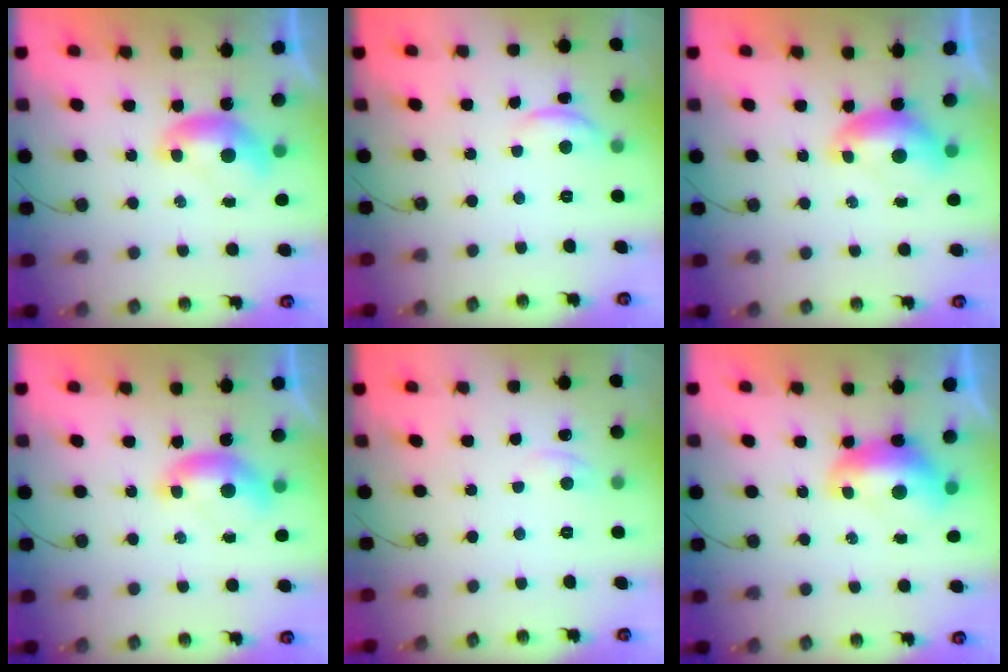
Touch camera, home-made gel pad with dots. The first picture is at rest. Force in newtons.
{"total": 1.7, "press": 1.6, "slide": 0.5}
{"total": 0.9, "press": 0.8, "slide": 0.3}
{"total": 0.7, "press": 0.4, "slide": 0.5}
{"total": 1.1, "press": 1.1, "slide": 0.2}
{"total": 1.9, "press": 1.8, "slide": 0.6}